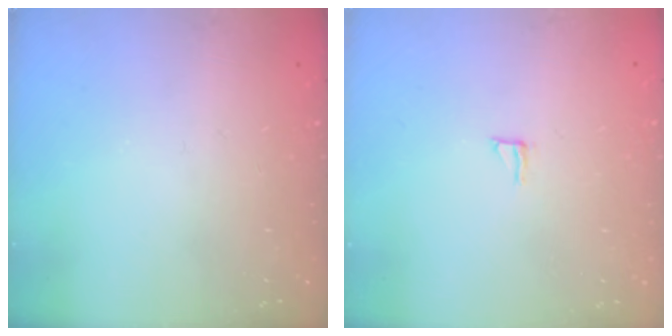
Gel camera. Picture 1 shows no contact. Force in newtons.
{"total": 4.3, "press": 4.3, "slide": 0.3}